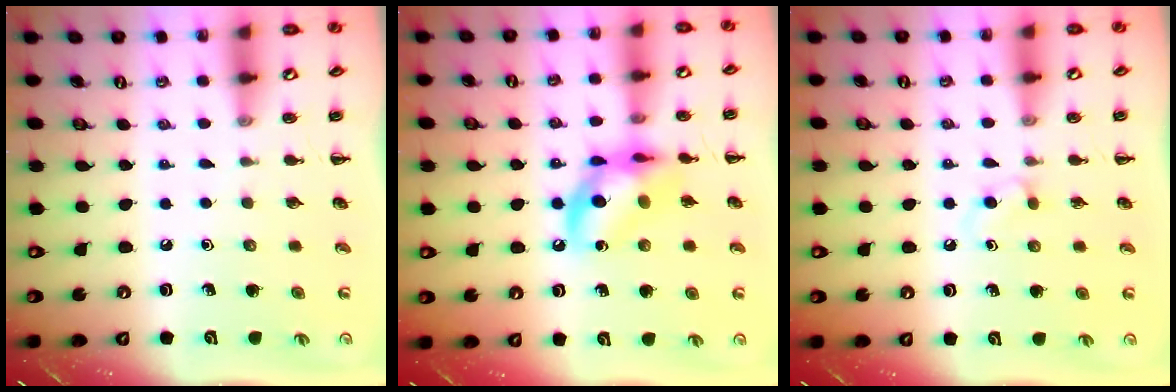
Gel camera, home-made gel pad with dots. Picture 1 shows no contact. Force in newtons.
{"total": 12.8, "press": 12.6, "slide": 2.0}
{"total": 3.5, "press": 3.3, "slide": 1.4}